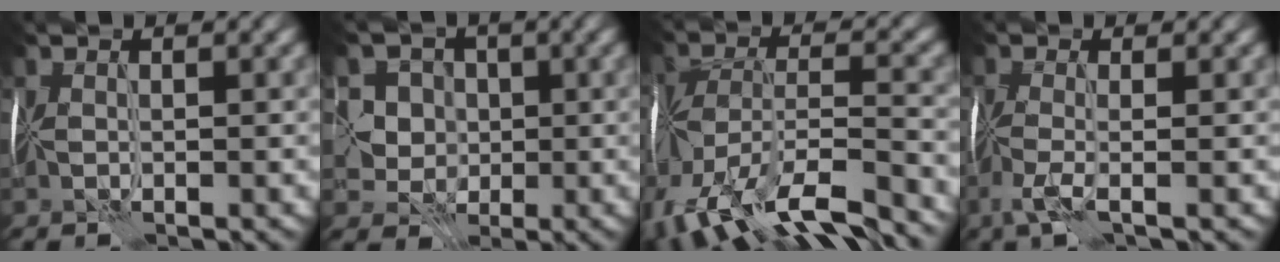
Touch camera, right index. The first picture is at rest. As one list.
[{"total": 3.9, "force": [0.5, 3.8, 0.8], "torque": [-0.011, 0.016, -0.006]}, {"total": 12.5, "force": [-9.0, 4.4, 7.5], "torque": [-0.172, -0.003, -0.138]}, {"total": 3.0, "force": [-1.7, 0.9, 2.4], "torque": [-0.059, -0.003, -0.045]}]